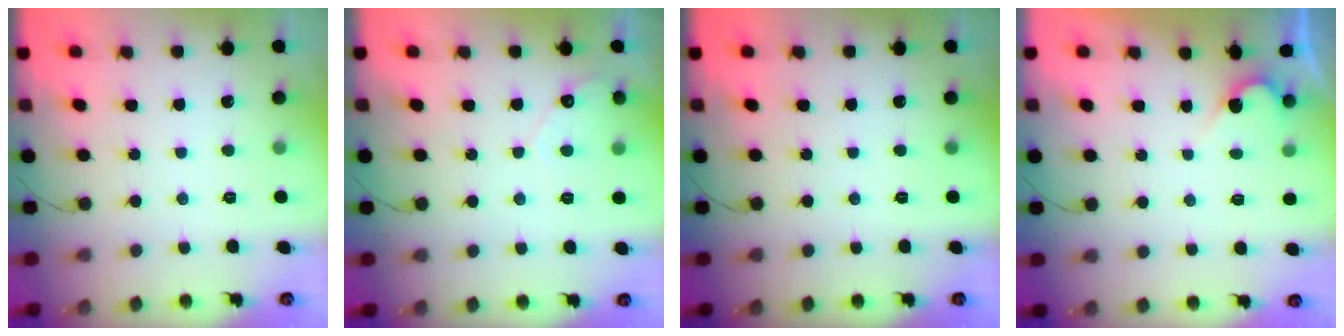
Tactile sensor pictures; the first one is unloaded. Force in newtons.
{"total": 4.4, "press": 4.4, "slide": 0.4}
{"total": 0.0}
{"total": 2.7, "press": 2.7, "slide": 0.2}